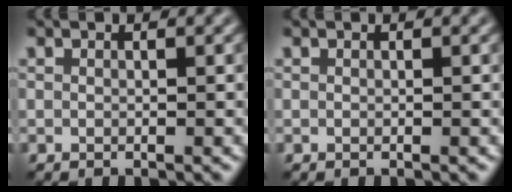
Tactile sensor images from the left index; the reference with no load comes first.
{"total": 0.0}